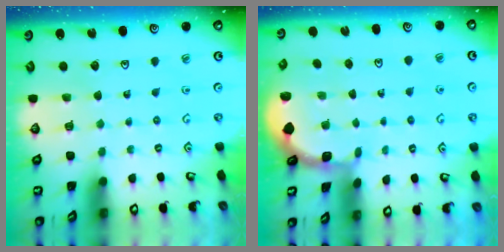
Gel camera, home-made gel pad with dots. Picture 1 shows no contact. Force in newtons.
{"total": 2.6, "press": 2.6, "slide": 0.3}